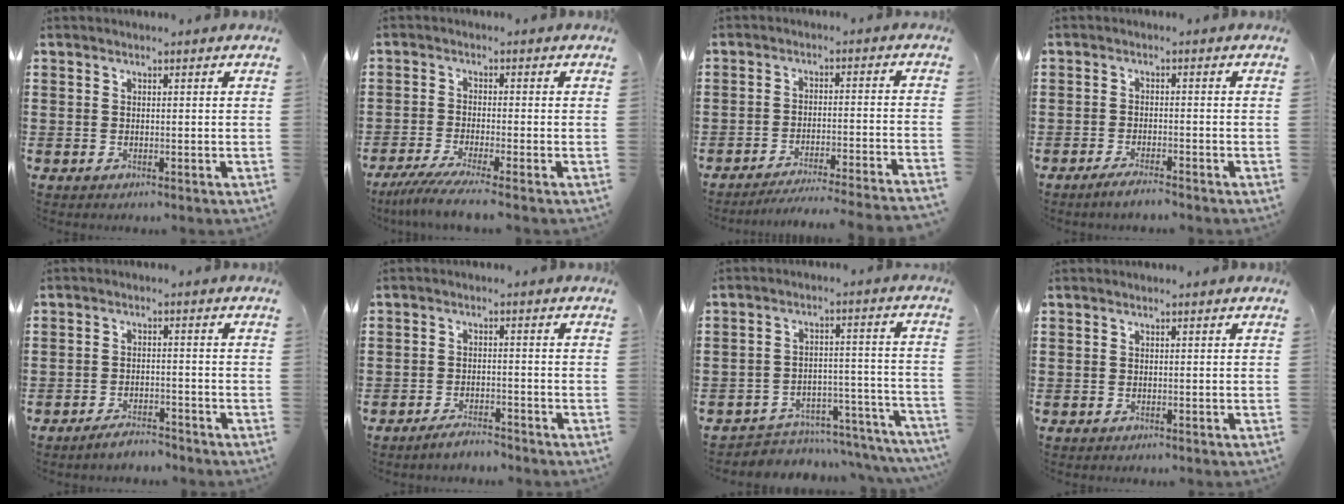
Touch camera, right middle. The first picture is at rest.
{"total": 4.0, "force": [-3.3, -0.5, 2.3], "torque": [-0.061, -0.023, -0.067]}
{"total": 4.7, "force": [-4.4, -0.5, 1.6], "torque": [-0.027, -0.010, -0.088]}
{"total": 2.3, "force": [-2.0, 0.1, 1.2], "torque": [-0.019, 0.003, -0.037]}
{"total": 3.0, "force": [-2.9, 0.5, 0.6], "torque": [-0.013, 0.004, -0.057]}
{"total": 2.9, "force": [-2.8, 0.4, 0.8], "torque": [-0.014, 0.004, -0.055]}
{"total": 4.3, "force": [-4.1, 1.1, 0.5], "torque": [-0.015, 0.009, -0.087]}
{"total": 0.0}